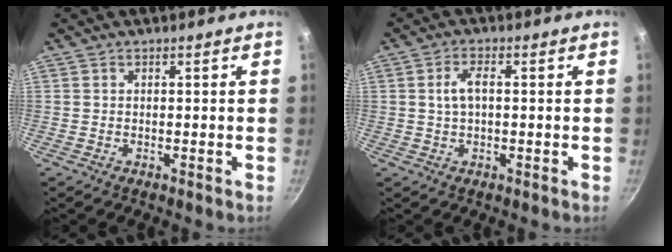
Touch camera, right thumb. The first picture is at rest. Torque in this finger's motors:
{"motor_torque": [-0.20, 0.36, 0.15, -0.03, 0.16]}